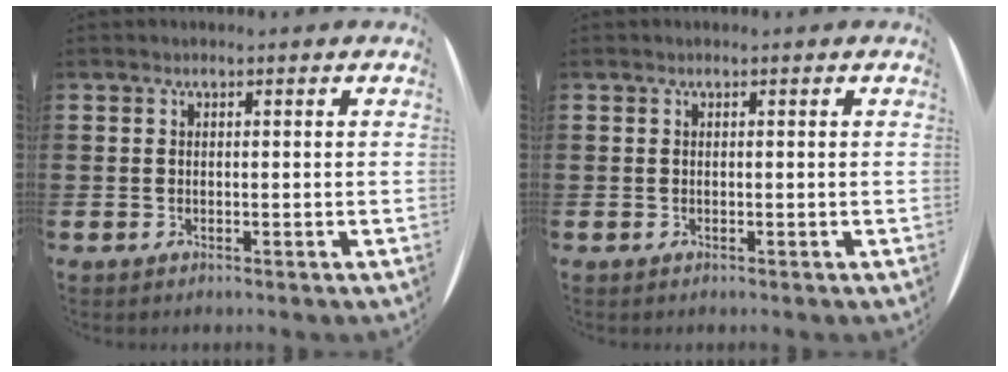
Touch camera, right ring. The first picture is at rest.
{"total": 0.0}